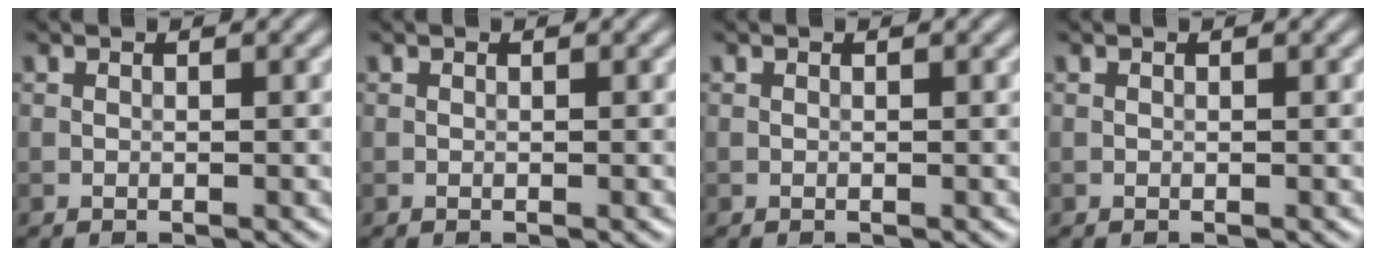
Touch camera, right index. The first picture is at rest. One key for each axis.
{"total": 0.0}
{"total": 0.0}
{"total": 0.0}